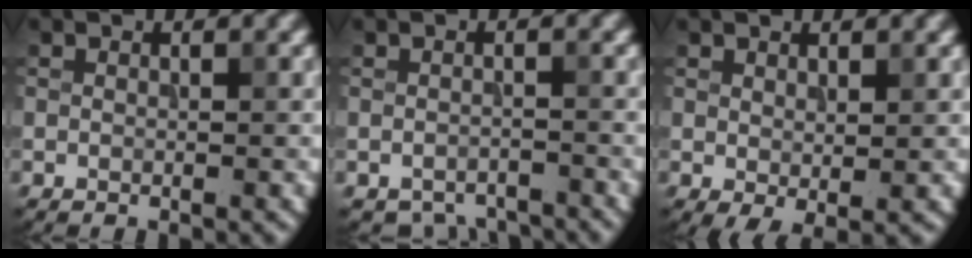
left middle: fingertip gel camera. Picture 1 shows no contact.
{"total": 3.1, "force": [-3.0, 0.9, 0.4], "torque": [-0.002, -0.007, -0.044]}
{"total": 1.5, "force": [0.4, 0.6, 1.4], "torque": [-0.025, -0.004, 0.011]}